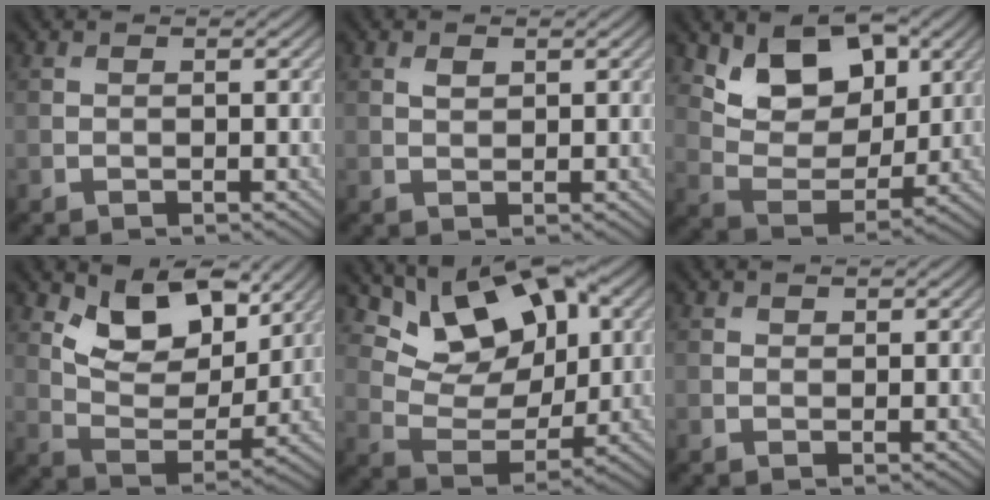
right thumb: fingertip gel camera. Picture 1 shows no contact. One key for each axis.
{"total": 1.2, "fx": 0.6, "fy": 0.7, "fz": 0.7, "tx": -0.013, "ty": -0.002, "tz": 0.013}
{"total": 9.8, "fx": 4.8, "fy": 6.1, "fz": 6.0, "tx": -0.113, "ty": -0.018, "tz": 0.081}
{"total": 9.6, "fx": 5.6, "fy": 5.2, "fz": 5.8, "tx": -0.114, "ty": -0.020, "tz": 0.100}
{"total": 11.6, "fx": 6.2, "fy": 6.6, "fz": 7.2, "tx": -0.134, "ty": -0.003, "tz": 0.102}
{"total": 0.8, "fx": 0.5, "fy": 0.5, "fz": 0.2, "tx": -0.001, "ty": -0.003, "tz": 0.009}